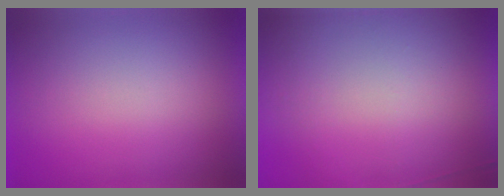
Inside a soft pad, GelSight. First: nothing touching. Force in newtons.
{"total": 6.1}